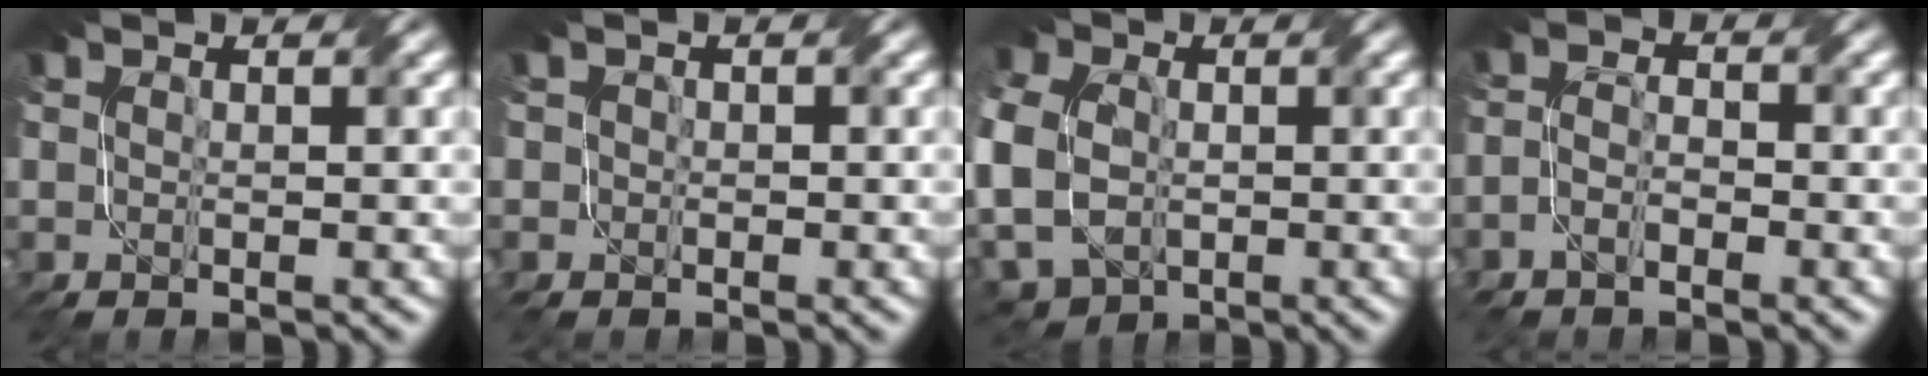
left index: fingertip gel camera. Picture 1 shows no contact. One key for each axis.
{"total": 1.6, "fx": -0.9, "fy": 0.6, "fz": -1.1, "tx": 0.024, "ty": -0.006, "tz": -0.003}
{"total": 12.4, "fx": -1.9, "fy": 9.9, "fz": 7.2, "tx": -0.161, "ty": -0.013, "tz": -0.049}
{"total": 2.5, "fx": -2.4, "fy": 0.5, "fz": 0.0, "tx": -0.007, "ty": 0.001, "tz": -0.031}